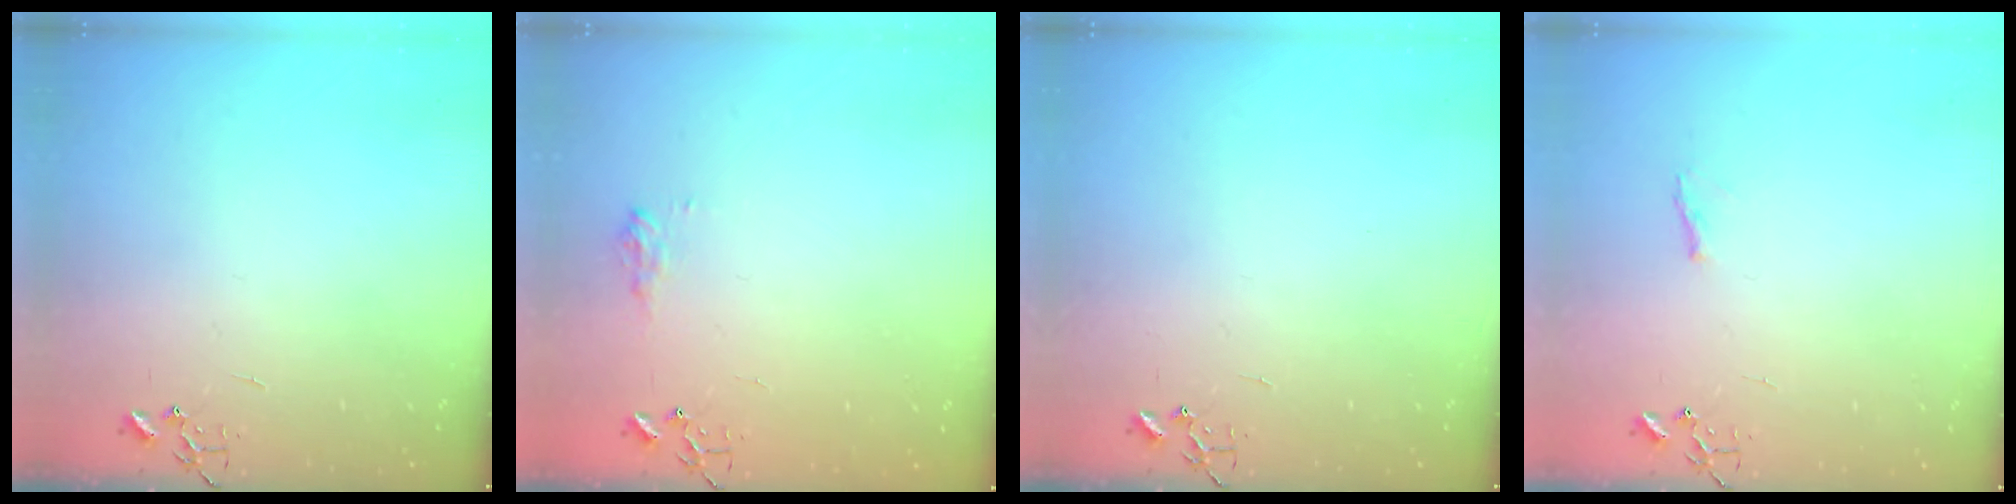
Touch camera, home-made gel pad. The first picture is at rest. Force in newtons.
{"total": 7.7, "press": 7.7, "slide": 0.4}
{"total": 0.0}
{"total": 4.7, "press": 4.6, "slide": 0.6}